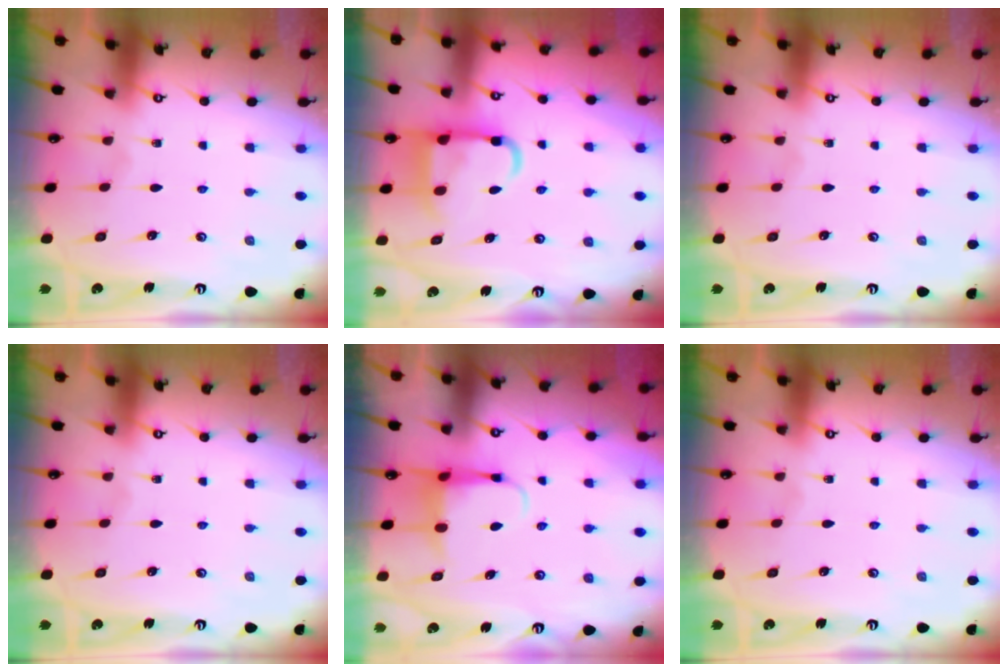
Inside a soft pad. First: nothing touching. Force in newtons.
{"total": 10.6, "press": 10.5, "slide": 1.6}
{"total": 0.0}
{"total": 0.0}
{"total": 5.3, "press": 5.3, "slide": 0.4}
{"total": 0.0}